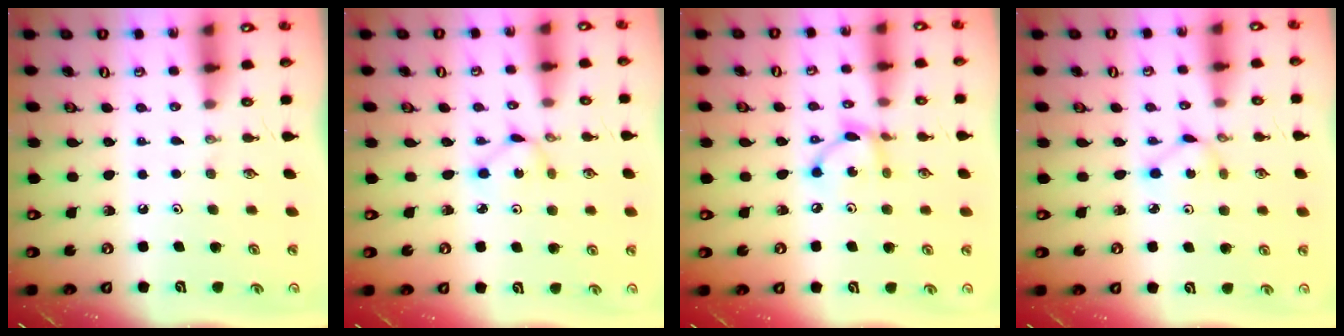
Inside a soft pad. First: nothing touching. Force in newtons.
{"total": 1.9, "press": 1.9, "slide": 0.2}
{"total": 7.6, "press": 7.6, "slide": 0.3}
{"total": 2.8, "press": 2.8, "slide": 0.3}